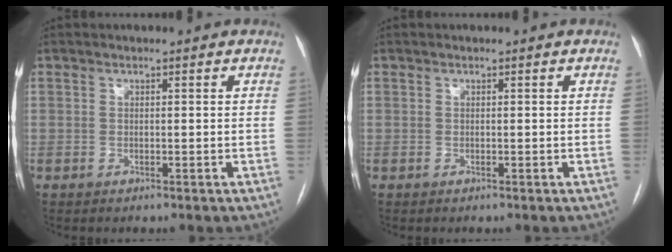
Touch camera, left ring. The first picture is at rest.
{"total": 0.0}